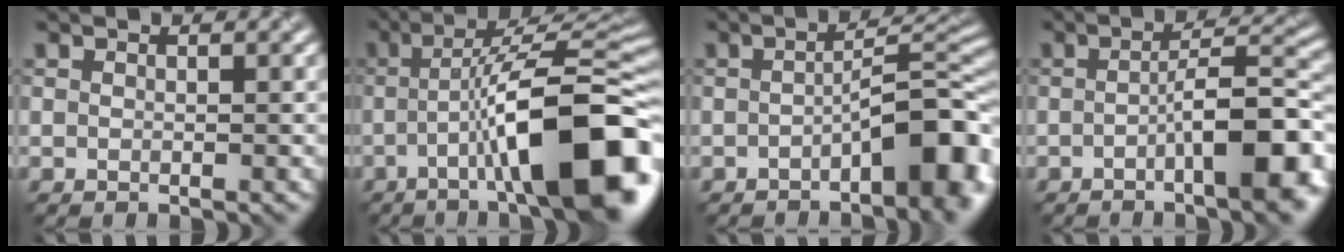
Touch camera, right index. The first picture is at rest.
{"total": 13.7, "force": [-3.8, 3.4, 12.7], "torque": [-0.185, 0.014, -0.056]}
{"total": 7.5, "force": [-2.7, 2.1, 6.7], "torque": [-0.085, 0.014, -0.046]}
{"total": 9.0, "force": [-2.8, 2.4, 8.2], "torque": [-0.106, 0.011, -0.049]}